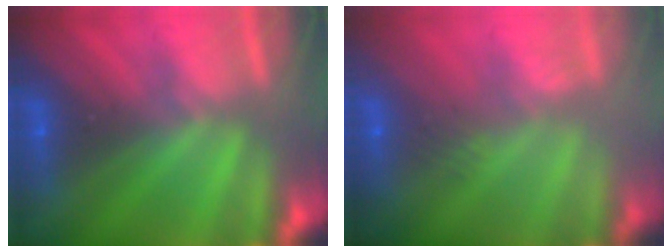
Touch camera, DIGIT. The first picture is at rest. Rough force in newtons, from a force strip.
{"total": 2.4}